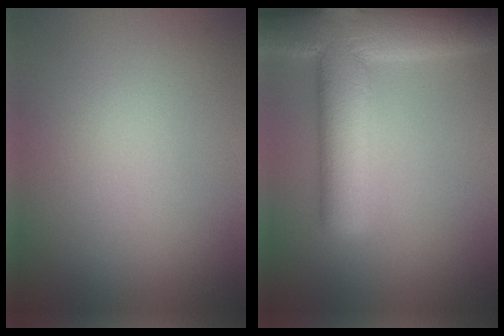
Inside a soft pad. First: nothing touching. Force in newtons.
{"total": 10.2, "press": 10.2, "slide": 0.8}